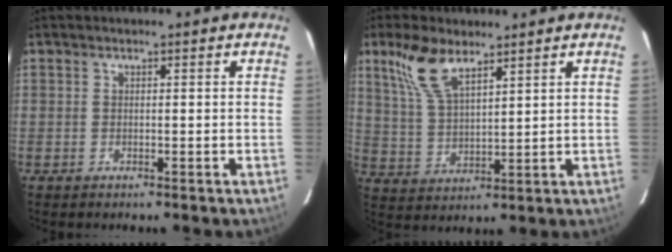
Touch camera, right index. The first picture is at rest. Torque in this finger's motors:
{"motor_torque": [0.06, 0.30, 0.39, 0.11]}